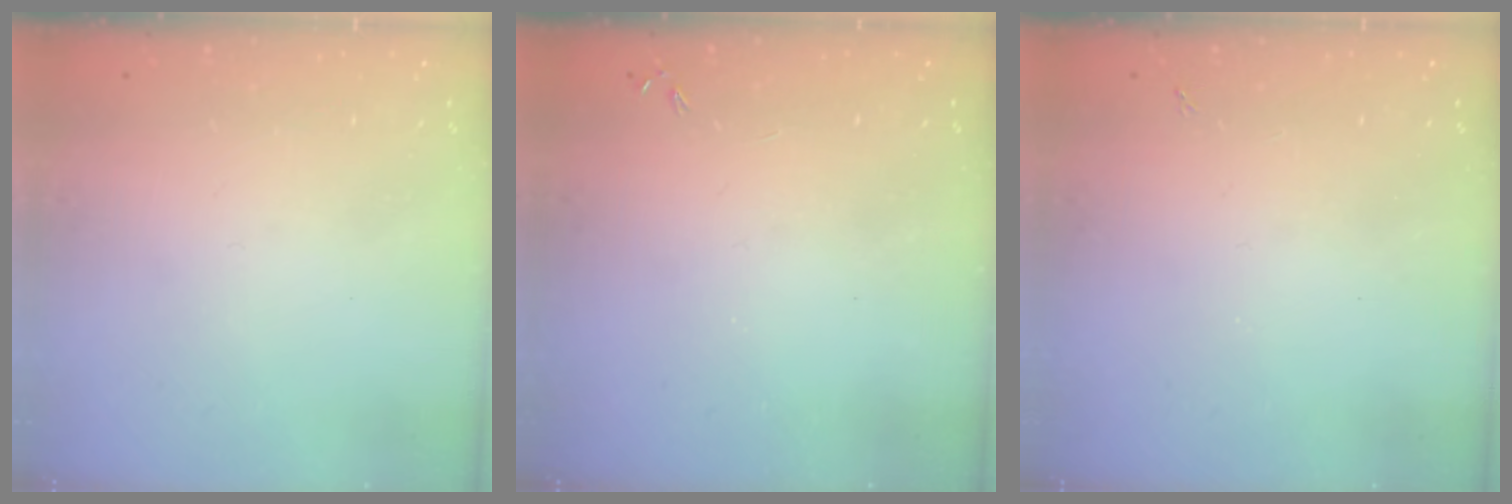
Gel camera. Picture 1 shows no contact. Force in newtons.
{"total": 0.0}
{"total": 1.3, "press": 1.3, "slide": 0.3}